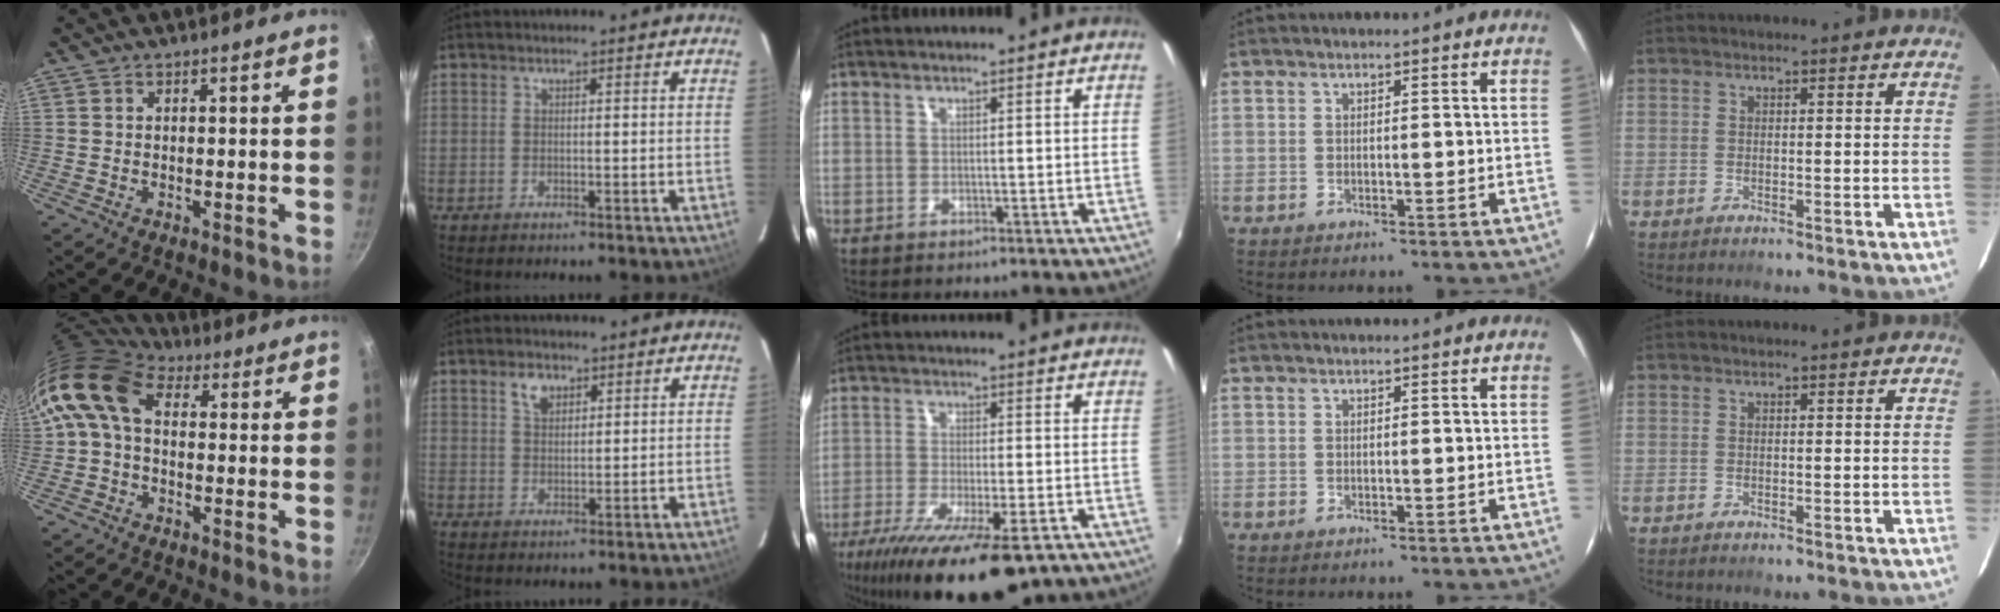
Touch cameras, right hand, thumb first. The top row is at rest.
{"thumb": {"total": 11.0, "force": [2.0, 7.6, 7.8], "torque": [-0.139, 0.022, 0.015]}, "index": {"total": 3.6, "force": [2.0, 2.3, 2.0], "torque": [-0.031, 0.010, 0.038]}, "middle": {"total": 19.1, "force": [-12.6, 4.6, 13.6], "torque": [-0.258, -0.069, -0.199]}}